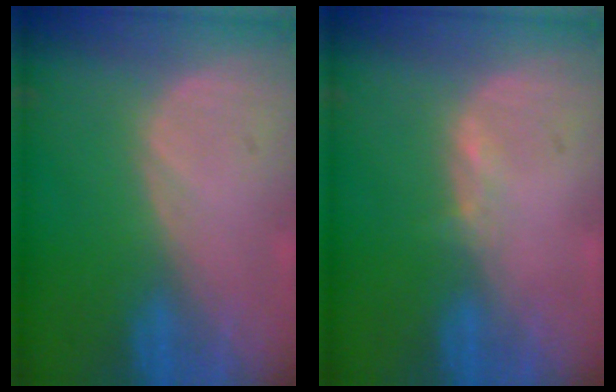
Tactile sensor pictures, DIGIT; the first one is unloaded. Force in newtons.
{"total": 1.0, "press": 0.8, "slide": 0.5}